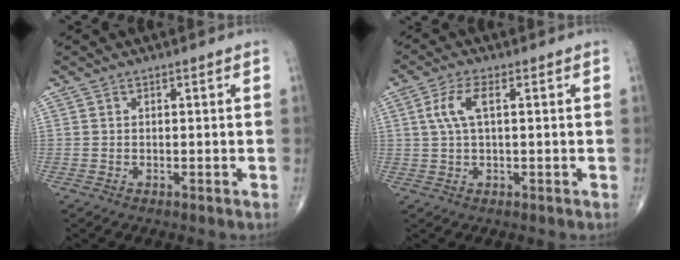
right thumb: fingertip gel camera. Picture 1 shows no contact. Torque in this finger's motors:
{"motor_torque": [-0.34, 0.57, 0.51, 0.20, 0.17]}